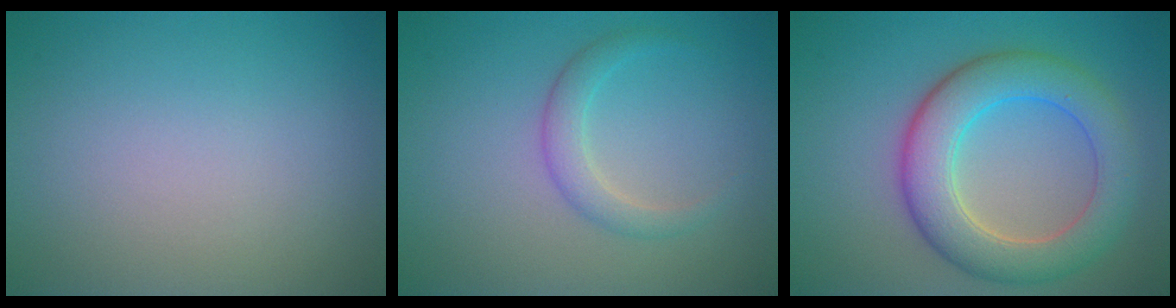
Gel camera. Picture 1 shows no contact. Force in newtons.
{"total": 2.1, "press": 2.1, "slide": 0.1}
{"total": 6.9, "press": 6.9, "slide": 0.1}